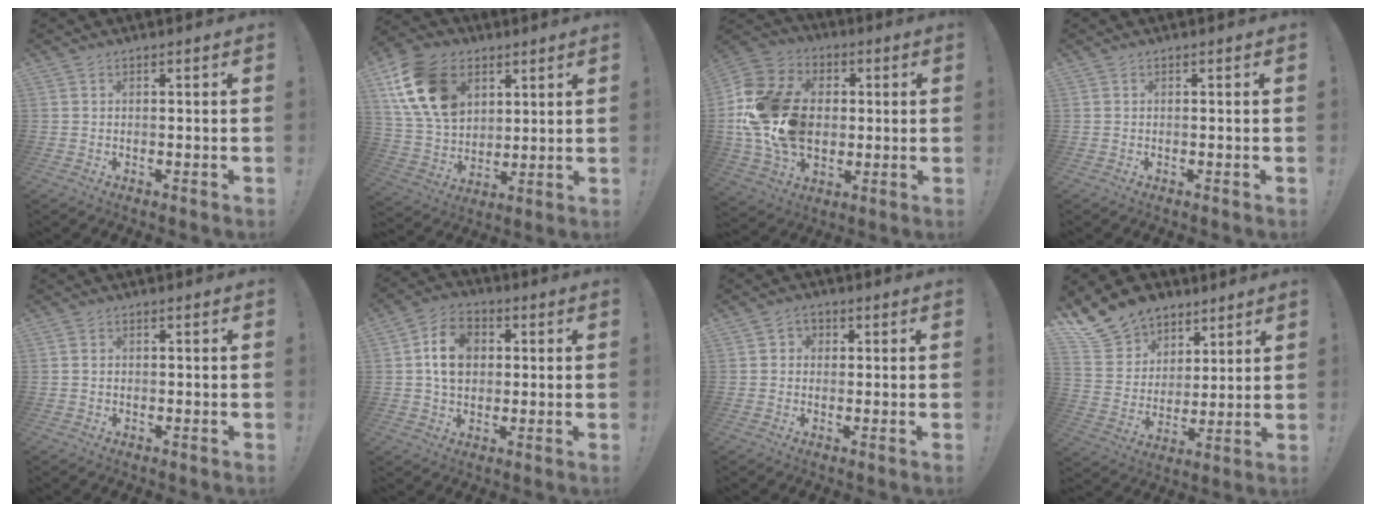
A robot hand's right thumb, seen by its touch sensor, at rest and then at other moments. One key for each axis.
{"total": 19.0, "fx": 7.8, "fy": 13.4, "fz": 10.9, "tx": -0.191, "ty": -0.031, "tz": 0.152}
{"total": 23.8, "fx": 1.0, "fy": 17.6, "fz": 16.0, "tx": -0.290, "ty": 0.016, "tz": 0.032}
{"total": 0.0}
{"total": 1.1, "fx": 0.0, "fy": 1.1, "fz": 0.4, "tx": -0.013, "ty": 0.006, "tz": 0.001}
{"total": 10.7, "fx": 1.8, "fy": 8.5, "fz": 6.3, "tx": -0.089, "ty": 0.007, "tz": 0.034}
{"total": 3.0, "fx": 0.1, "fy": 2.8, "fz": 1.0, "tx": -0.015, "ty": 0.006, "tz": 0.003}
{"total": 13.7, "fx": 9.5, "fy": 9.3, "fz": 3.1, "tx": -0.058, "ty": -0.070, "tz": 0.193}